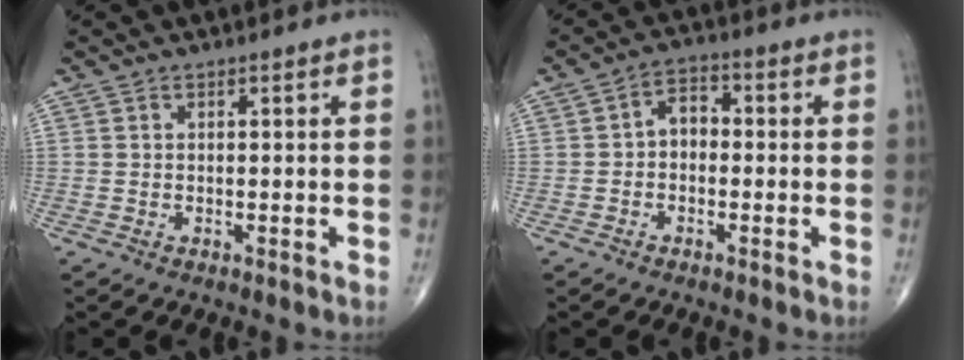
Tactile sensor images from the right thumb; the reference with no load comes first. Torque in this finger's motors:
{"motor_torque": [-0.48, 0.57, 0.09, -0.06, 0.07]}